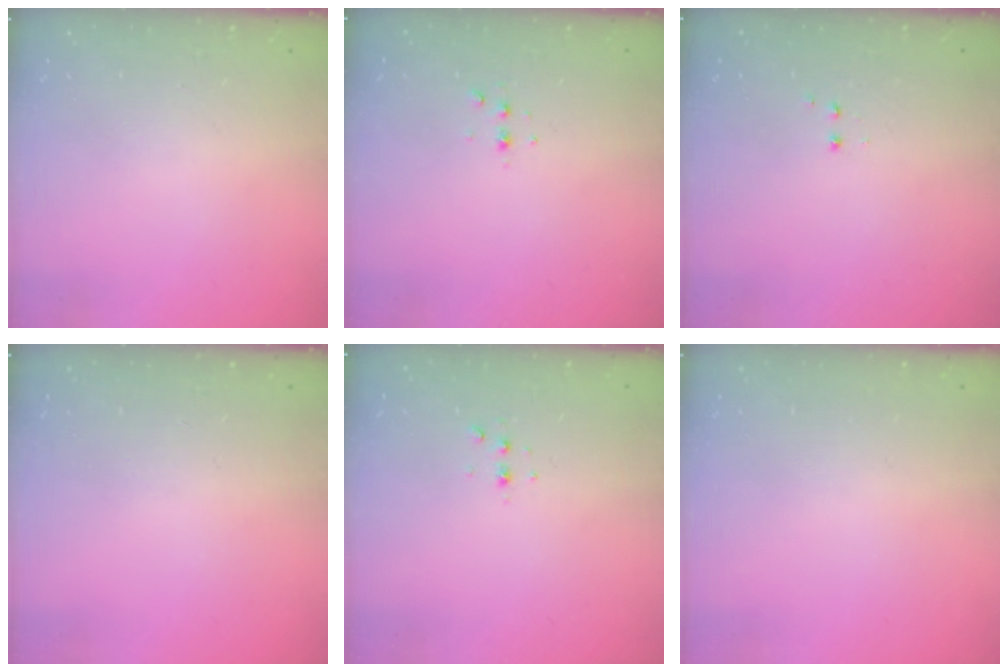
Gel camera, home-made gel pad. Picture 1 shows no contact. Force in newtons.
{"total": 2.8, "press": 2.8, "slide": 0.7}
{"total": 1.2, "press": 1.1, "slide": 0.5}
{"total": 0.0}
{"total": 2.8, "press": 2.8, "slide": 0.7}
{"total": 0.0}